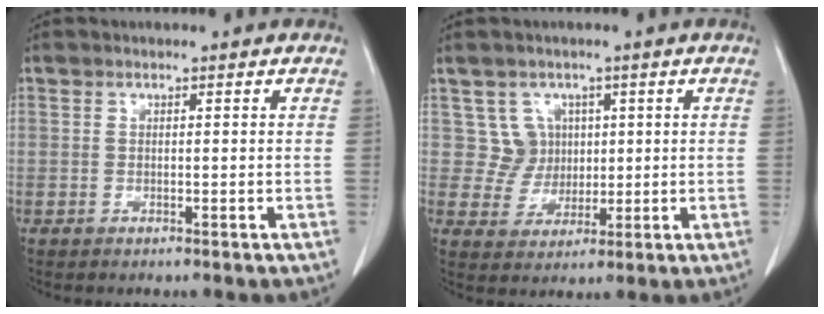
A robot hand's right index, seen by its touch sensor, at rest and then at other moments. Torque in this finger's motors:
{"motor_torque": [-0.05, 0.01, 0.00, -0.01]}